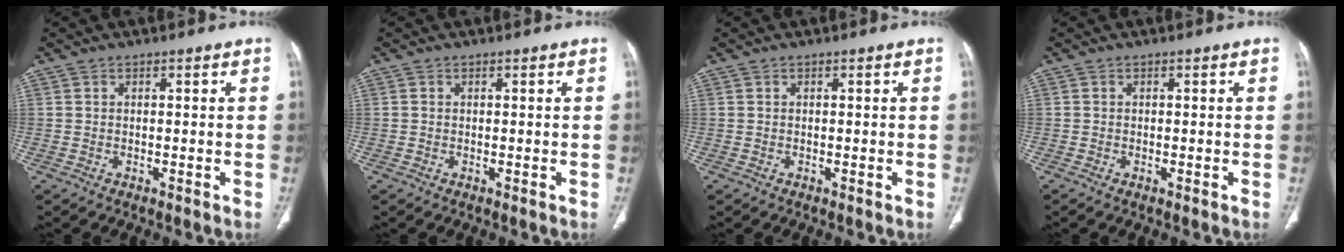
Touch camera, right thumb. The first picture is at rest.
{"total": 0.0}
{"total": 0.0}
{"total": 0.5, "force": [-0.2, 0.2, 0.4], "torque": [-0.011, -0.002, -0.005]}